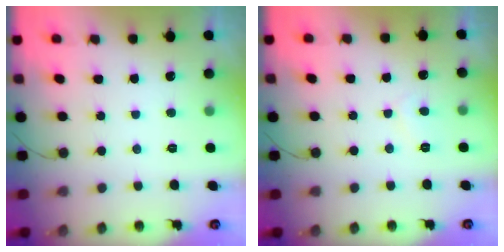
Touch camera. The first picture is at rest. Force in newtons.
{"total": 4.2, "press": 4.2, "slide": 0.3}